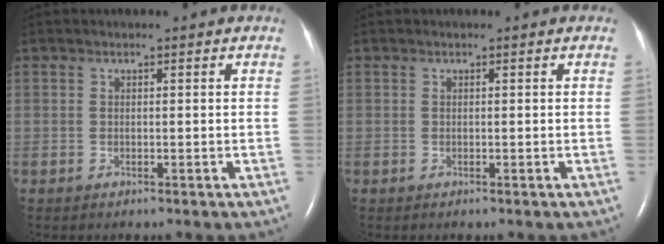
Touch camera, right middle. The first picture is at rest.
{"total": 0.0}